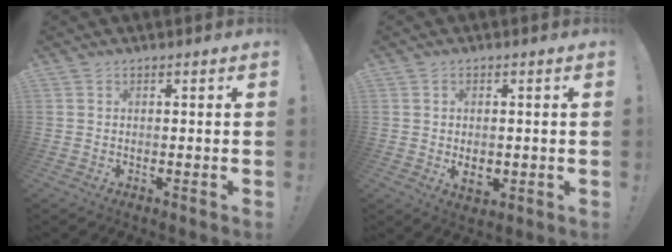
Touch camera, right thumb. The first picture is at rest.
{"total": 4.4, "force": [-0.3, 3.2, 3.1], "torque": [-0.044, 0.000, -0.005]}